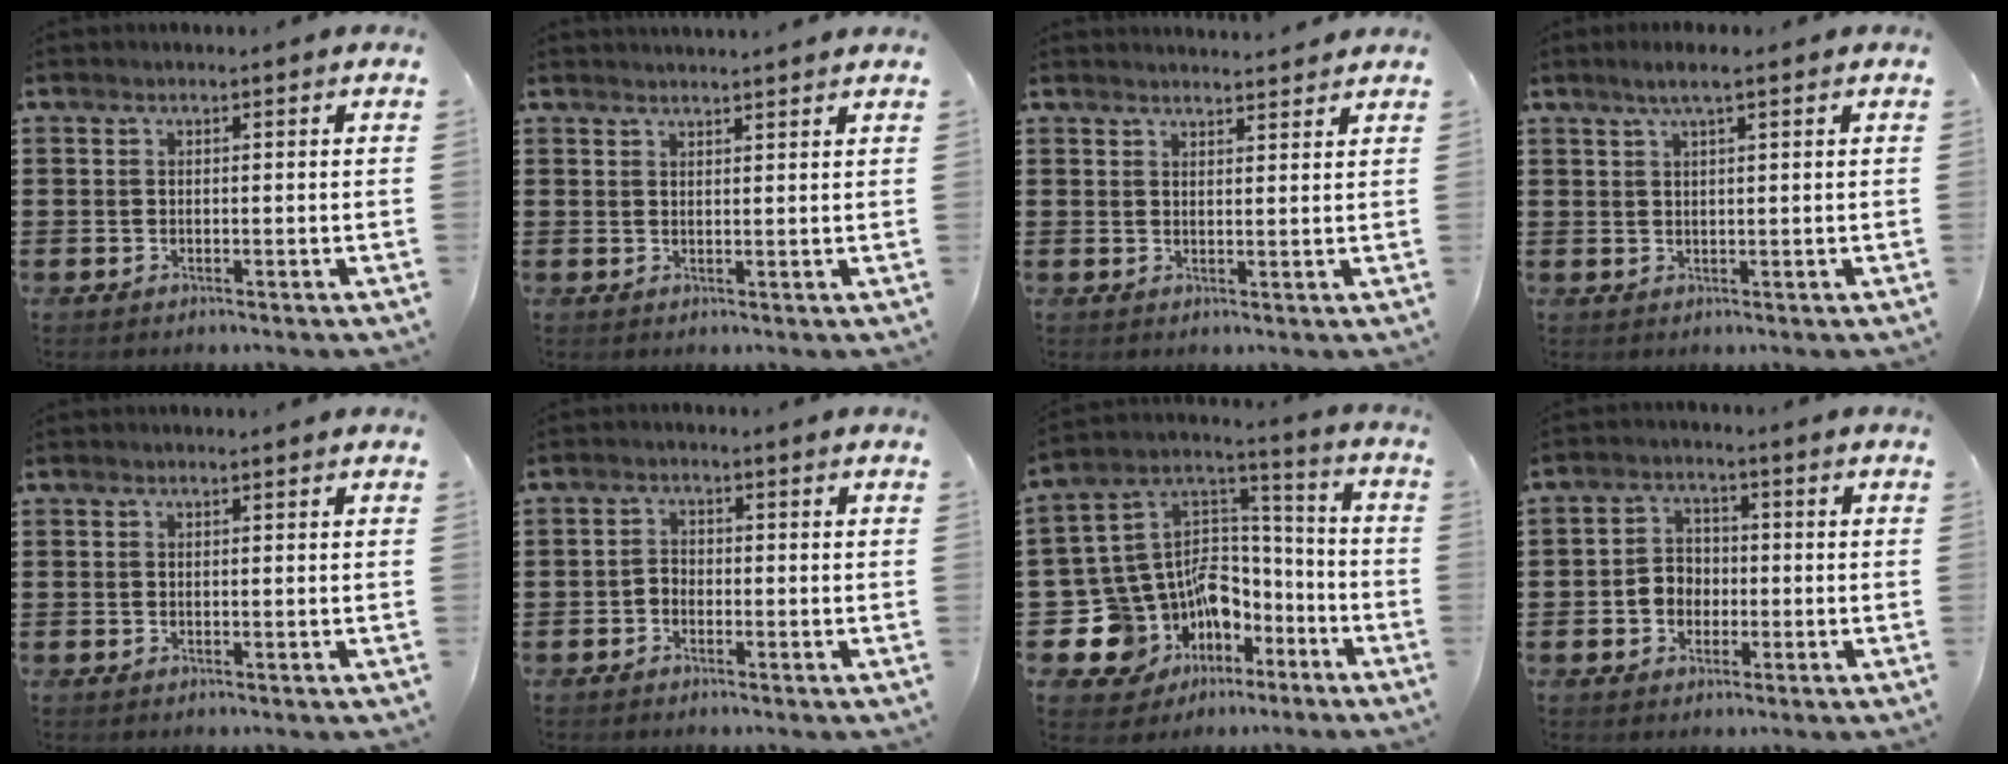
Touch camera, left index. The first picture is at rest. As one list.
[{"total": 1.6, "force": [1.6, -0.3, 0.0], "torque": [-0.004, -0.002, 0.031]}, {"total": 2.1, "force": [2.1, 0.0, 0.0], "torque": [-0.006, -0.004, 0.041]}, {"total": 2.6, "force": [1.4, 0.1, 2.1], "torque": [-0.042, 0.002, 0.024]}, {"total": 0.0}, {"total": 1.5, "force": [-1.2, 0.9, 0.2], "torque": [-0.010, 0.005, -0.026]}, {"total": 12.0, "force": [-6.6, 9.6, 2.8], "torque": [-0.117, -0.024, -0.107]}, {"total": 3.7, "force": [-1.2, 3.2, 1.3], "torque": [-0.037, 0.010, -0.028]}]